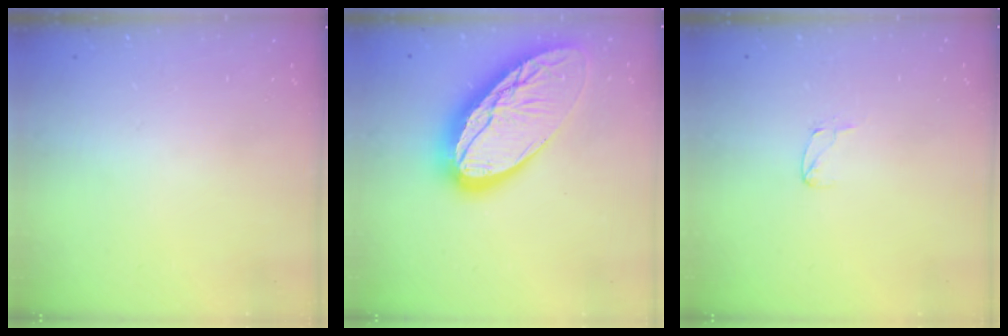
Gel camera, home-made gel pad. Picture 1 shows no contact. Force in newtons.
{"total": 23.5, "press": 23.5, "slide": 1.7}
{"total": 4.1, "press": 4.0, "slide": 0.3}